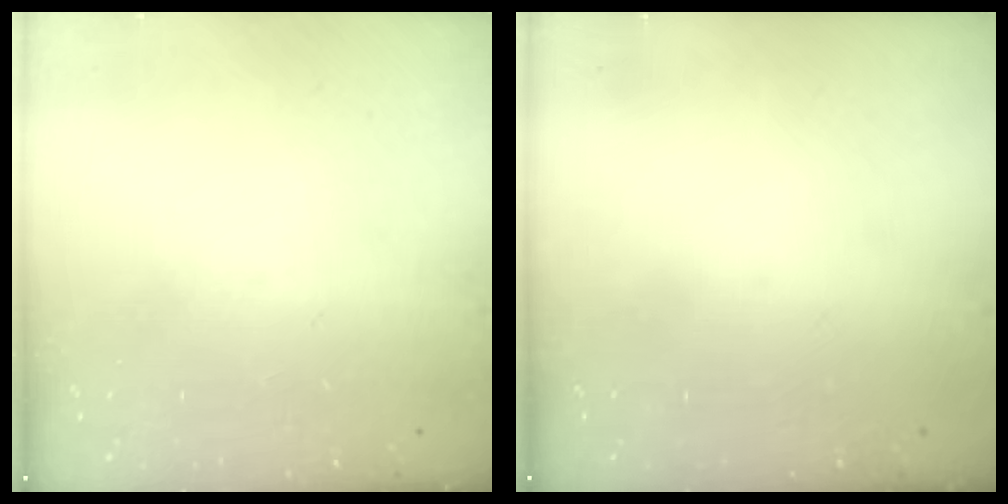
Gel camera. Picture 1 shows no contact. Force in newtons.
{"total": 0.0}